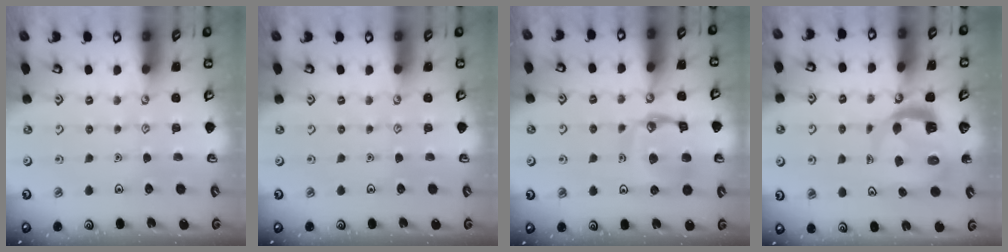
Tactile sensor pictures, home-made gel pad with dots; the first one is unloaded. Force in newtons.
{"total": 0.0}
{"total": 13.4, "press": 13.4, "slide": 1.3}
{"total": 5.8, "press": 5.7, "slide": 0.7}